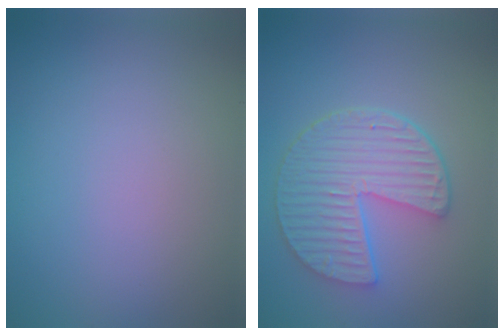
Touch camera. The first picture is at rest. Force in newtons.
{"total": 5.9, "press": 4.7, "slide": 3.5}